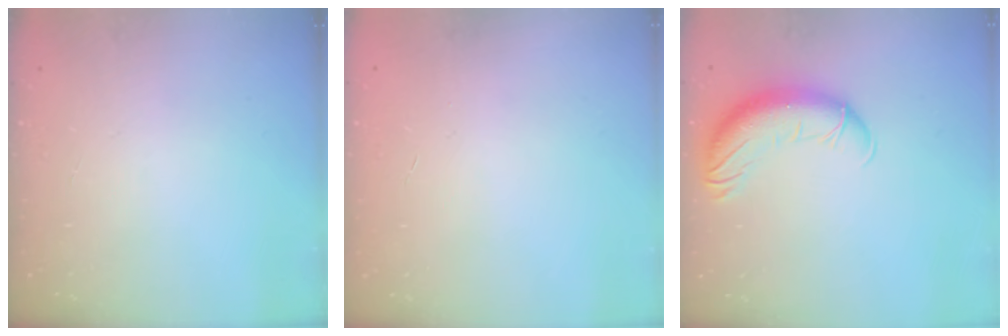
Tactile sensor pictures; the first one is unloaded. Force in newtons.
{"total": 0.0}
{"total": 13.6, "press": 13.1, "slide": 3.6}